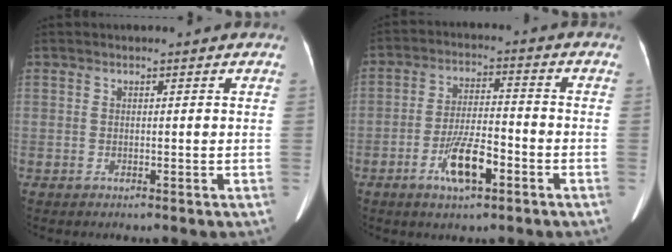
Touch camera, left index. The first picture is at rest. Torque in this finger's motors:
{"motor_torque": [0.38, 0.23, 0.21, 0.07]}